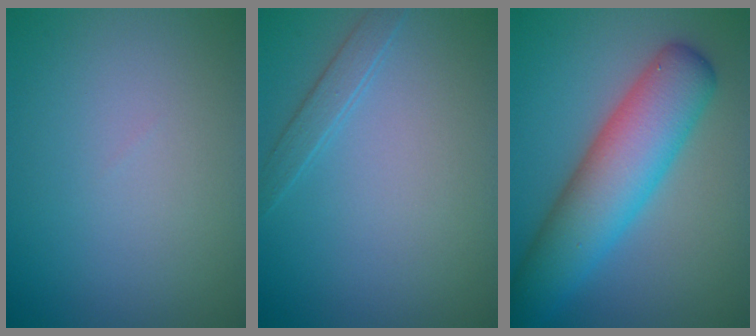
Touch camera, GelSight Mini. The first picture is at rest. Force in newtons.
{"total": 1.4, "press": 1.4, "slide": 0.1}
{"total": 8.5, "press": 8.5, "slide": 0.2}